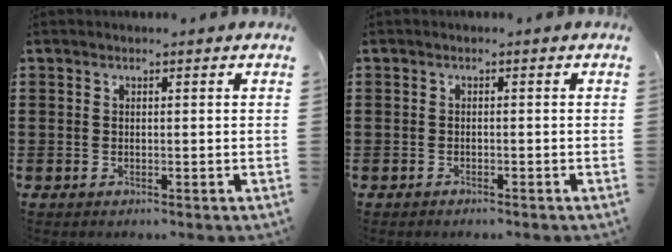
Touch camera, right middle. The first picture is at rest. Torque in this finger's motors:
{"motor_torque": [-0.24, 0.17, -0.02, -0.01]}